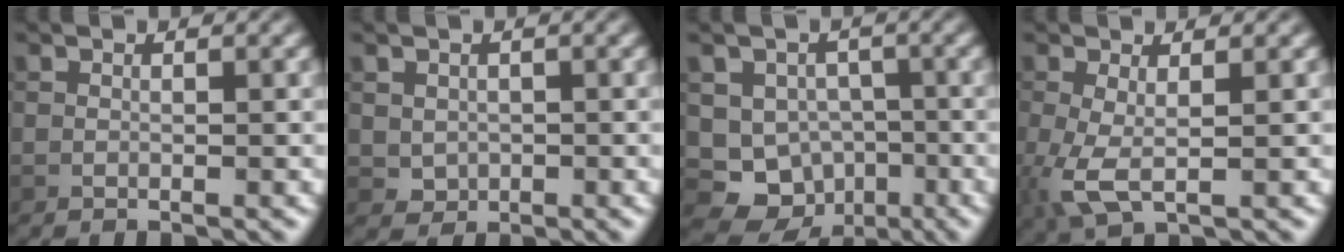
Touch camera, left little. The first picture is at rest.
{"total": 1.5, "force": [0.0, 1.4, 0.7], "torque": [-0.015, -0.008, 0.002]}
{"total": 8.4, "force": [-3.2, 7.3, 2.5], "torque": [-0.031, -0.017, -0.059]}
{"total": 3.4, "force": [-0.3, 1.3, 3.2], "torque": [-0.086, -0.010, -0.008]}